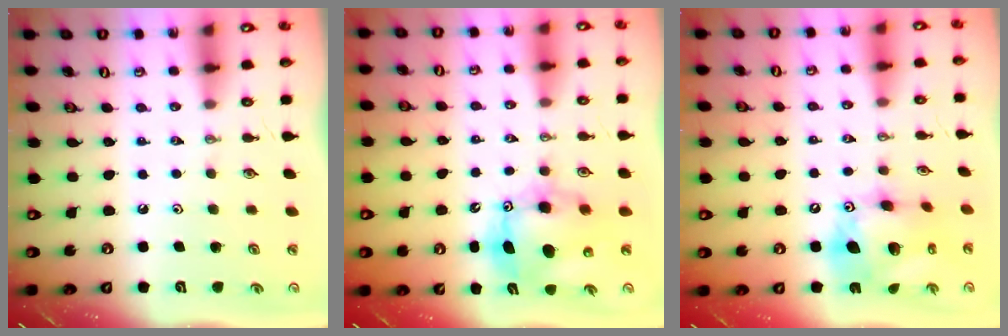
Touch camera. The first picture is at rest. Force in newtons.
{"total": 10.8, "press": 10.5, "slide": 2.6}
{"total": 16.5, "press": 16.5, "slide": 1.6}